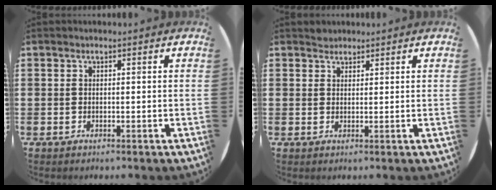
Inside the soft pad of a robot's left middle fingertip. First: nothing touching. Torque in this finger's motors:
{"motor_torque": [0.40, -0.41, -0.01, 0.01]}